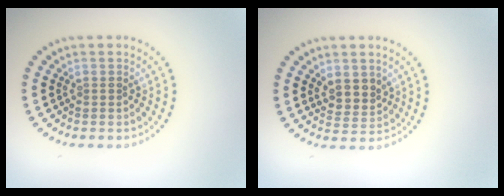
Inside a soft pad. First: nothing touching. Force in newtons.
{"total": 2.4, "press": 2.2, "slide": 1.1}